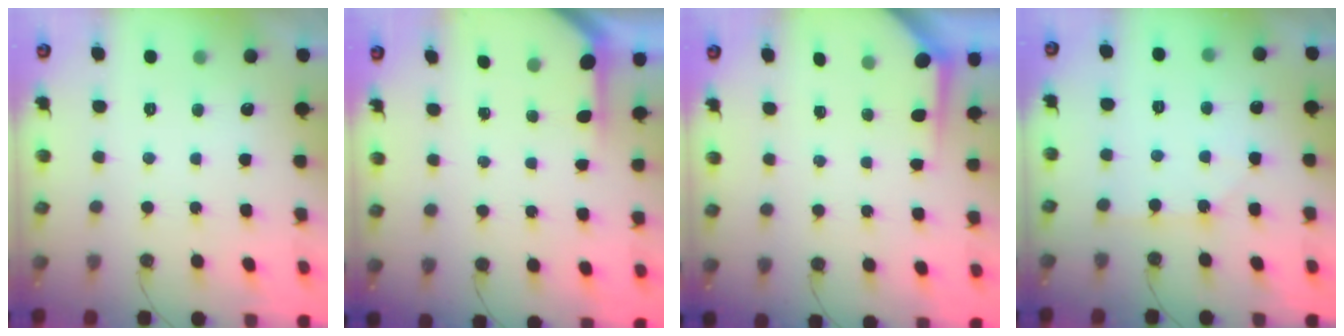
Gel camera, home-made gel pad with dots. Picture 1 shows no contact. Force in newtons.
{"total": 2.7, "press": 2.7, "slide": 0.2}
{"total": 3.6, "press": 3.6, "slide": 0.4}
{"total": 5.4, "press": 5.3, "slide": 0.7}